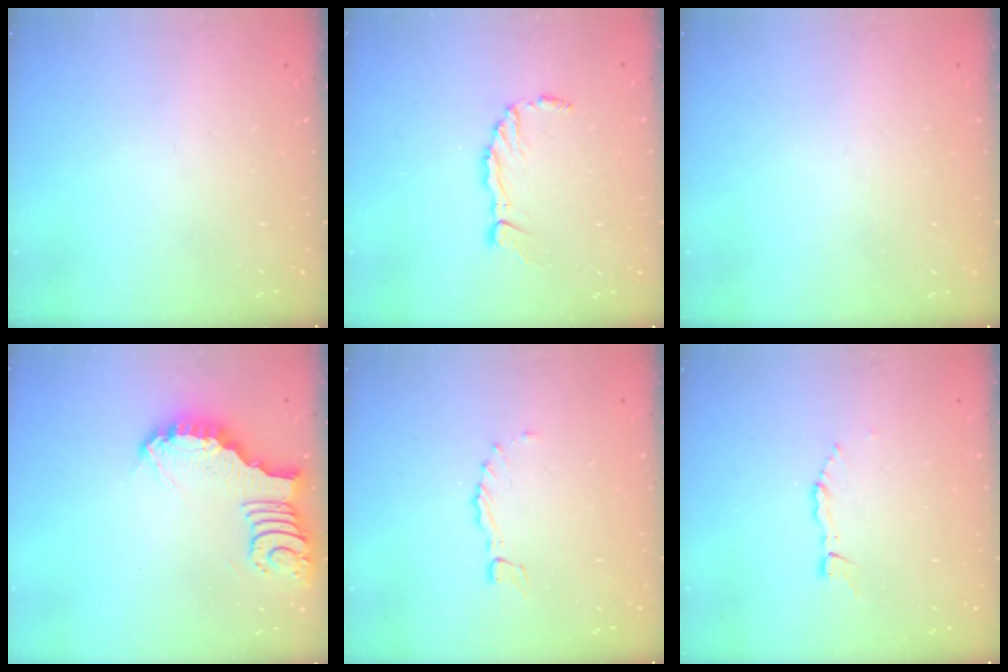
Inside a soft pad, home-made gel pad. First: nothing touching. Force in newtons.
{"total": 5.5, "press": 5.5, "slide": 0.9}
{"total": 0.0}
{"total": 3.7, "press": 3.7, "slide": 0.1}
{"total": 0.0}
{"total": 2.0, "press": 2.0, "slide": 0.2}